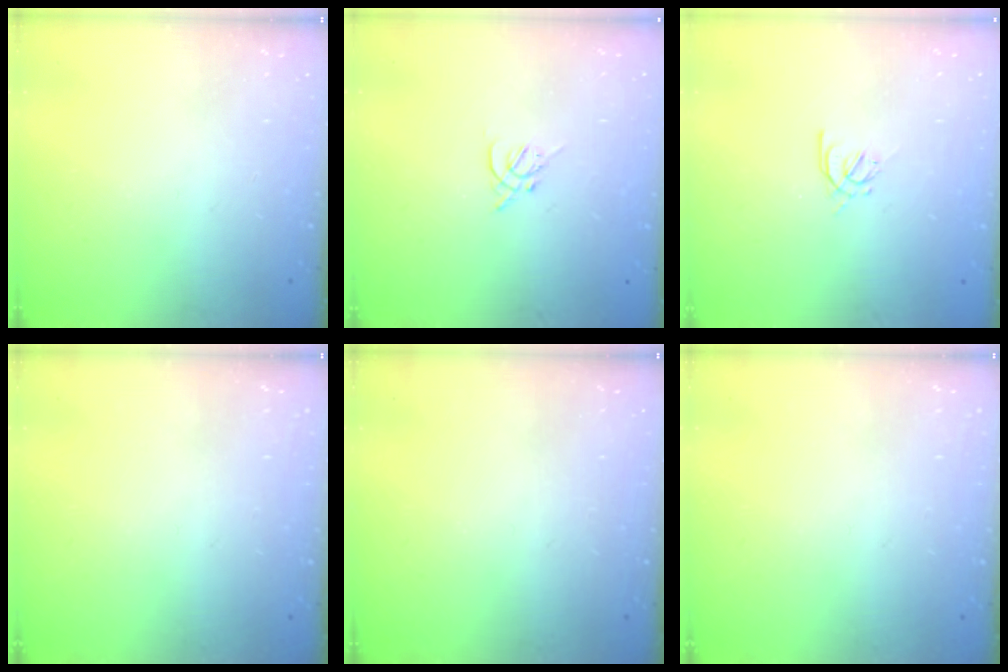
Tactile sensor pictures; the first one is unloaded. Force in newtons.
{"total": 2.7, "press": 2.6, "slide": 0.7}
{"total": 2.9, "press": 2.8, "slide": 0.8}
{"total": 0.0}
{"total": 0.0}
{"total": 0.0}